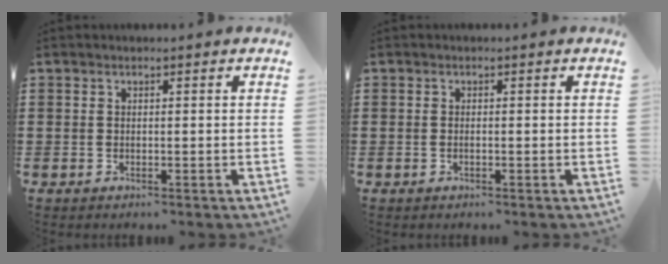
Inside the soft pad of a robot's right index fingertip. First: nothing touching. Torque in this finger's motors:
{"motor_torque": [0.72, 1.42, -0.03, -0.01]}